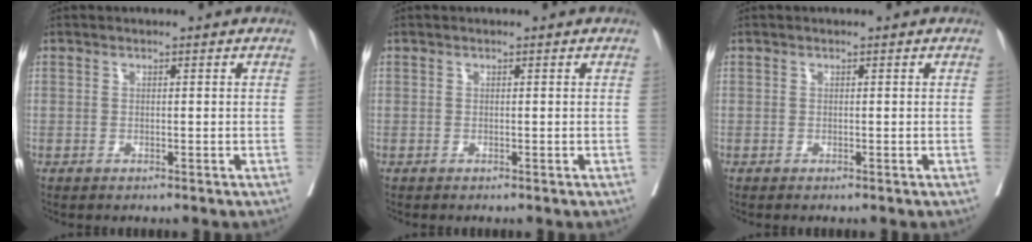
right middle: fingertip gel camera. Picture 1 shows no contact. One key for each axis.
{"total": 0.0}
{"total": 0.0}